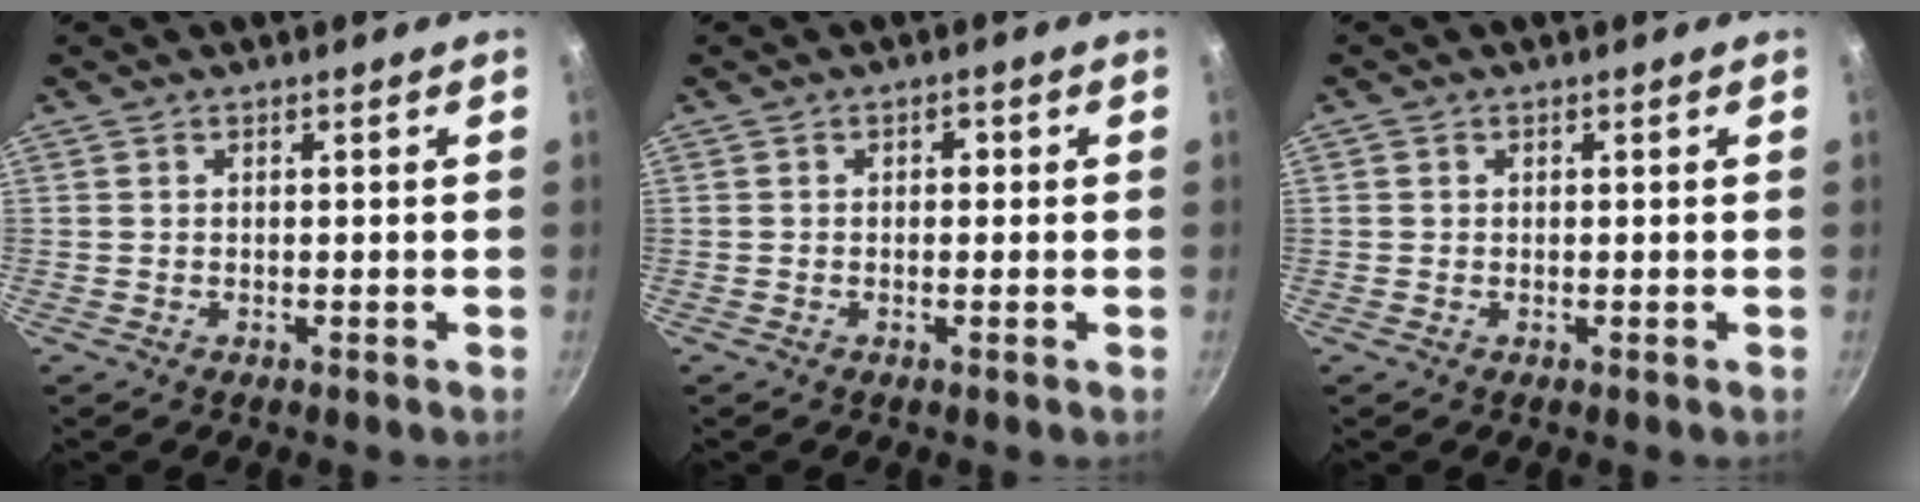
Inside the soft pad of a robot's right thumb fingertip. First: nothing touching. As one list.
[{"total": 1.5, "force": [0.1, 1.0, 1.2], "torque": [-0.018, 0.005, -0.001]}, {"total": 0.6, "force": [0.0, 0.6, 0.1], "torque": [0.001, 0.001, -0.001]}]